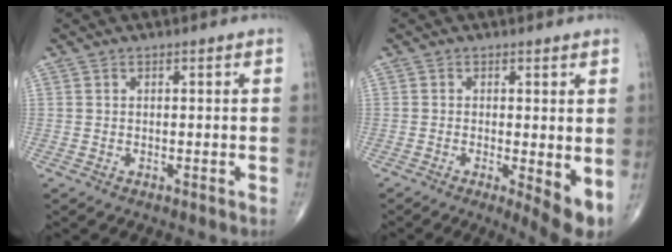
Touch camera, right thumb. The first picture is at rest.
{"total": 6.2, "force": [-0.9, 1.7, 5.9], "torque": [-0.090, -0.019, -0.015]}